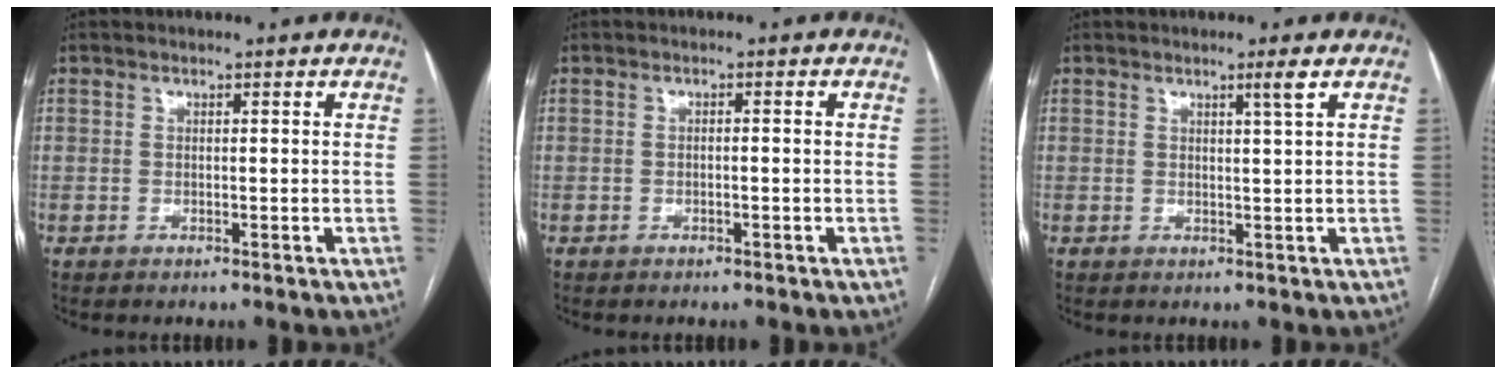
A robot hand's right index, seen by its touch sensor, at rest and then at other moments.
{"total": 0.9, "force": [-0.3, 0.1, 0.9], "torque": [-0.015, 0.003, -0.003]}
{"total": 1.7, "force": [0.9, -0.8, 1.3], "torque": [-0.025, -0.008, 0.019]}